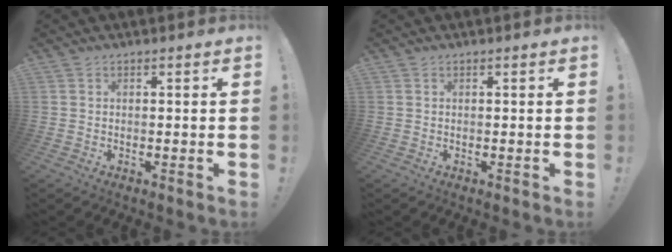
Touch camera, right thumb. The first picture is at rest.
{"total": 0.0}